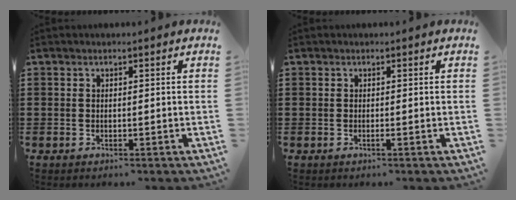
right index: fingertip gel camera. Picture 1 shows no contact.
{"total": 0.7, "force": [-0.3, -0.2, 0.6], "torque": [-0.010, -0.004, -0.004]}